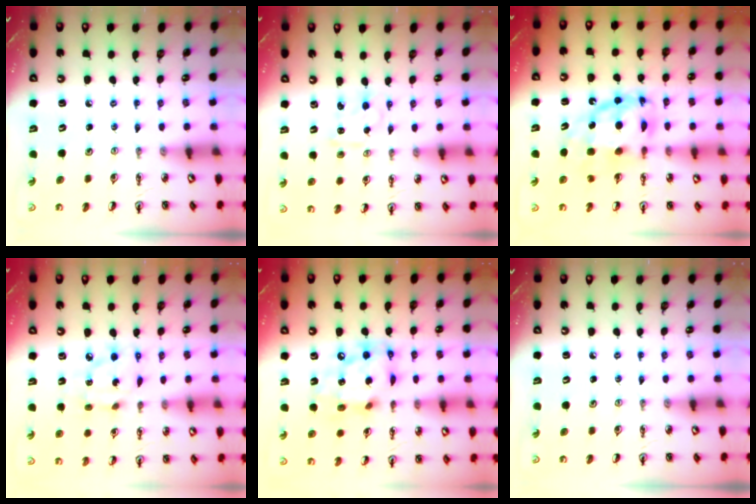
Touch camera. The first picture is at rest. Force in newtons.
{"total": 1.4, "press": 1.4, "slide": 0.3}
{"total": 12.4, "press": 12.3, "slide": 1.5}
{"total": 8.6, "press": 8.5, "slide": 0.4}
{"total": 13.8, "press": 13.8, "slide": 1.2}
{"total": 0.0}